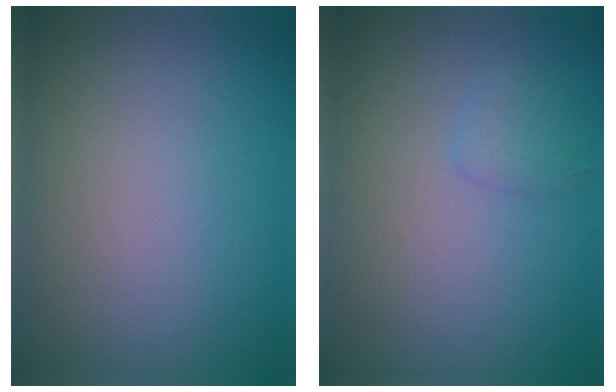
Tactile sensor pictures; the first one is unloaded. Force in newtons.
{"total": 1.1, "press": 1.1, "slide": 0.1}